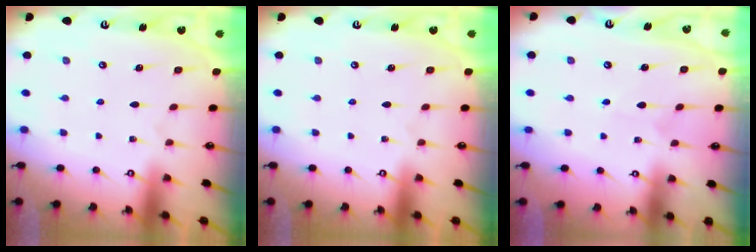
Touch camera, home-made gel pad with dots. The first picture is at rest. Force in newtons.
{"total": 0.0}
{"total": 1.3, "press": 1.3, "slide": 0.1}